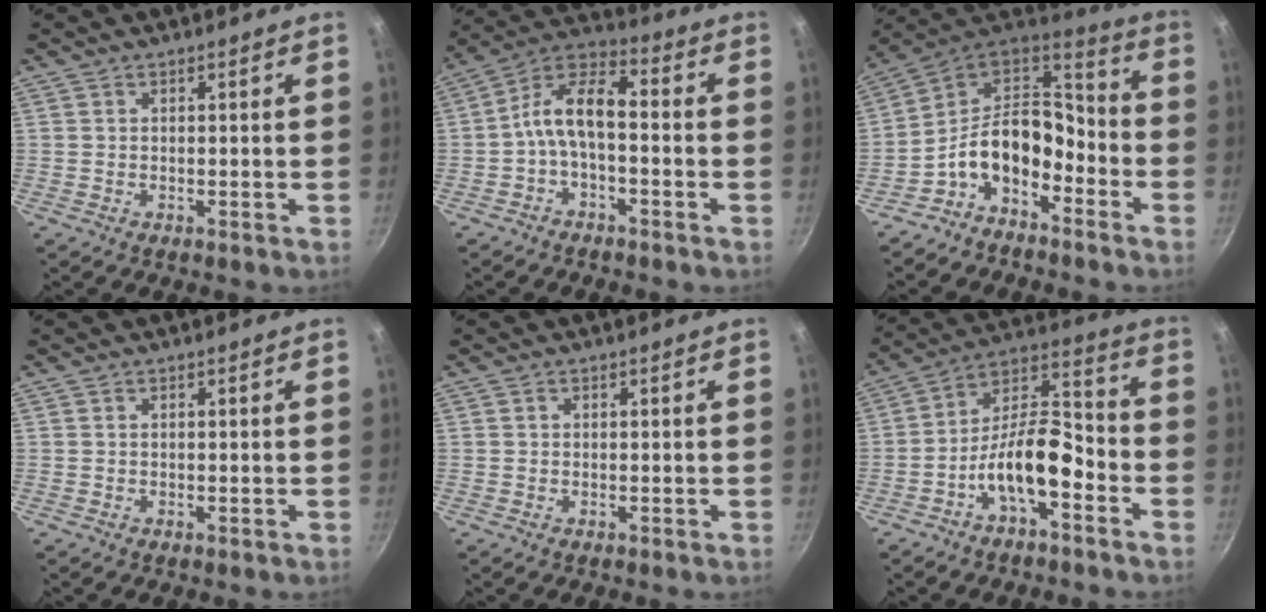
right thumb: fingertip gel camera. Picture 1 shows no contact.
{"total": 9.7, "force": [-1.3, 4.9, 8.3], "torque": [-0.148, 0.046, -0.036]}
{"total": 13.0, "force": [-5.6, 7.8, 8.7], "torque": [-0.115, 0.095, -0.109]}
{"total": 0.0}
{"total": 0.0}
{"total": 13.4, "force": [-5.3, 5.7, 11.0], "torque": [-0.186, 0.070, -0.097]}